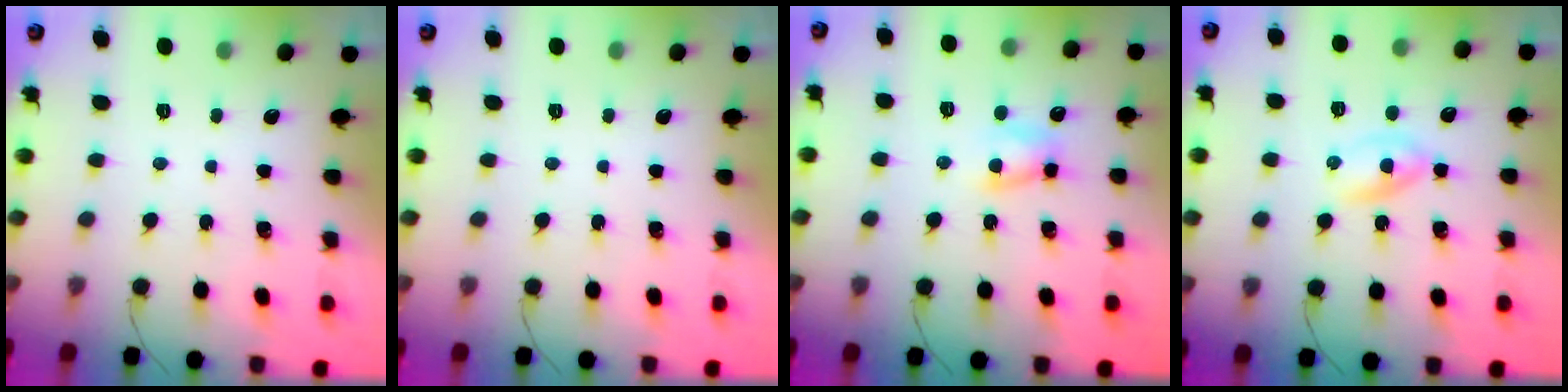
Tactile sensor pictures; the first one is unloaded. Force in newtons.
{"total": 0.0}
{"total": 5.7, "press": 5.7, "slide": 0.8}
{"total": 2.9, "press": 2.6, "slide": 1.3}